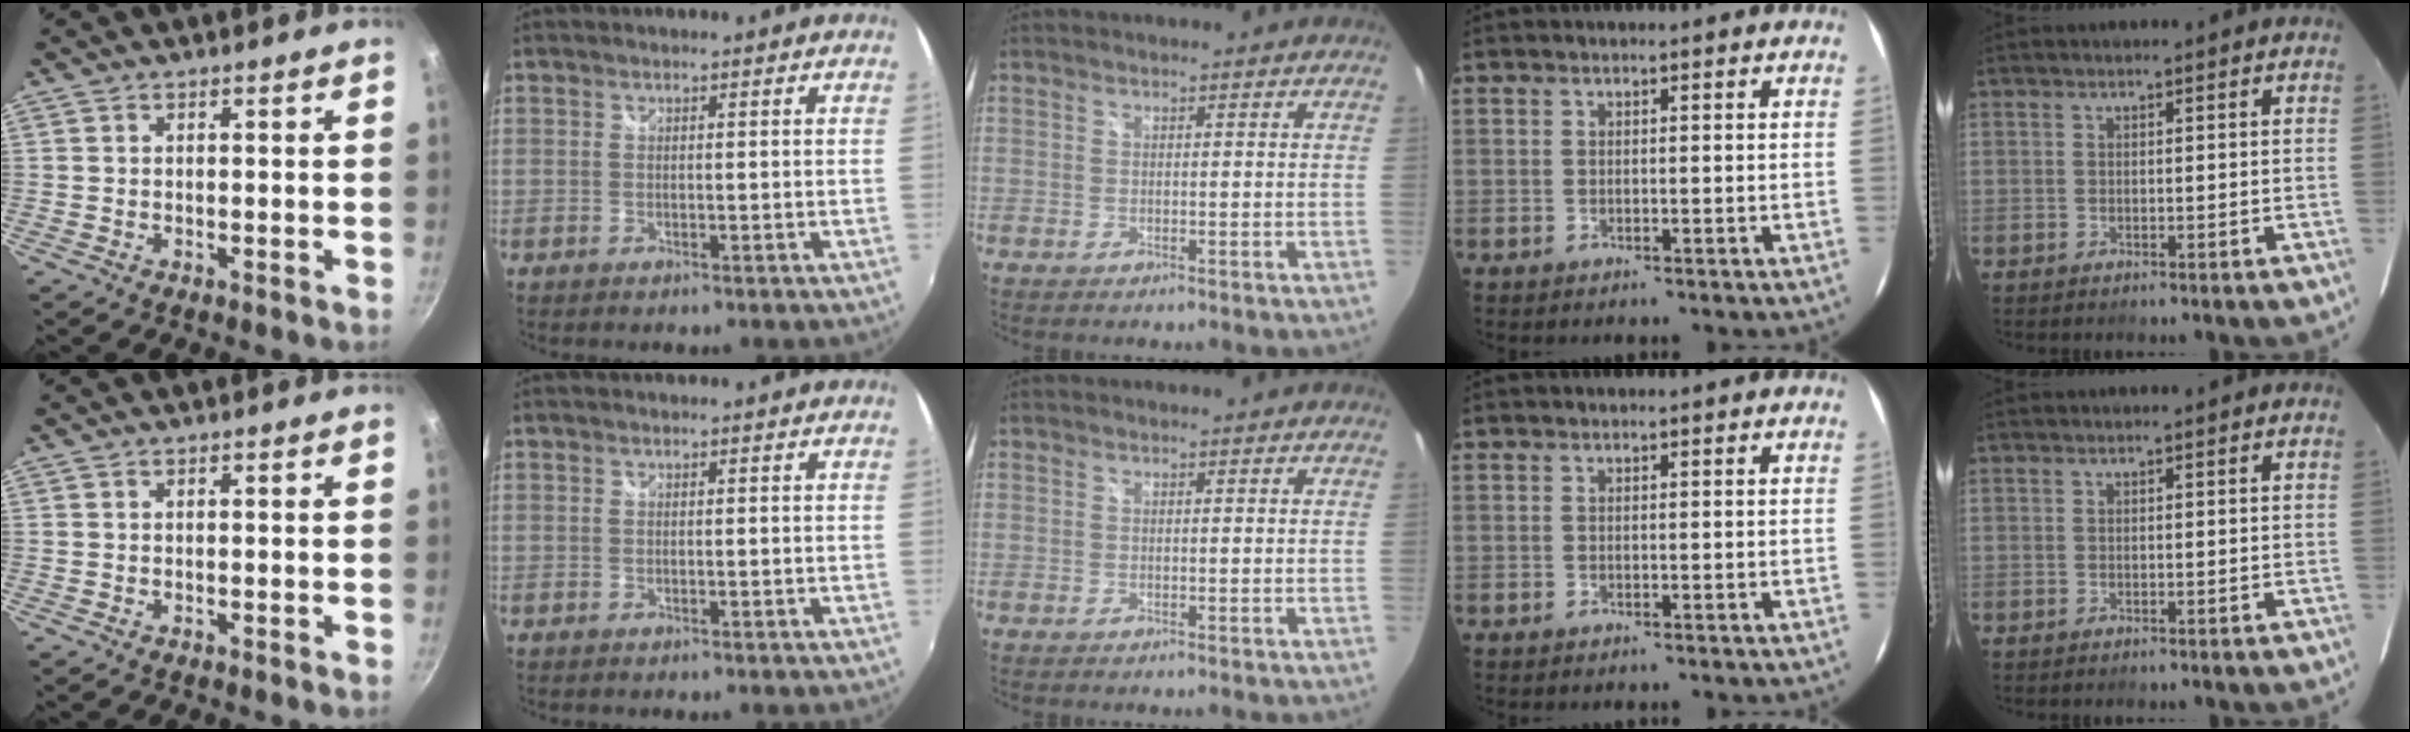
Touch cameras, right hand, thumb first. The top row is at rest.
{}